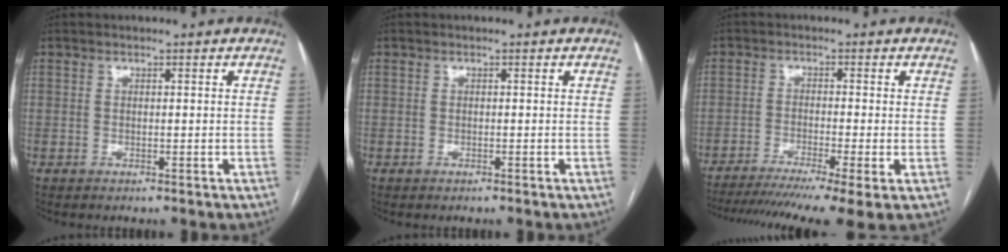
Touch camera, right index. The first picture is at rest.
{"total": 0.0}
{"total": 13.6, "force": [-9.8, 0.0, 9.4], "torque": [-0.142, -0.022, -0.153]}